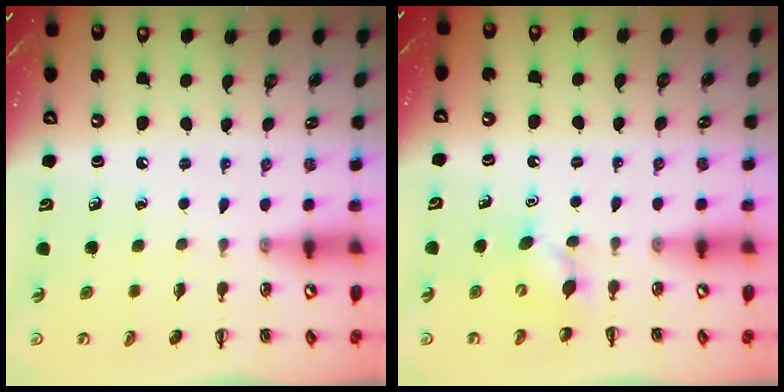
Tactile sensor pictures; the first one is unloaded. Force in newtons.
{"total": 4.6, "press": 4.4, "slide": 1.3}